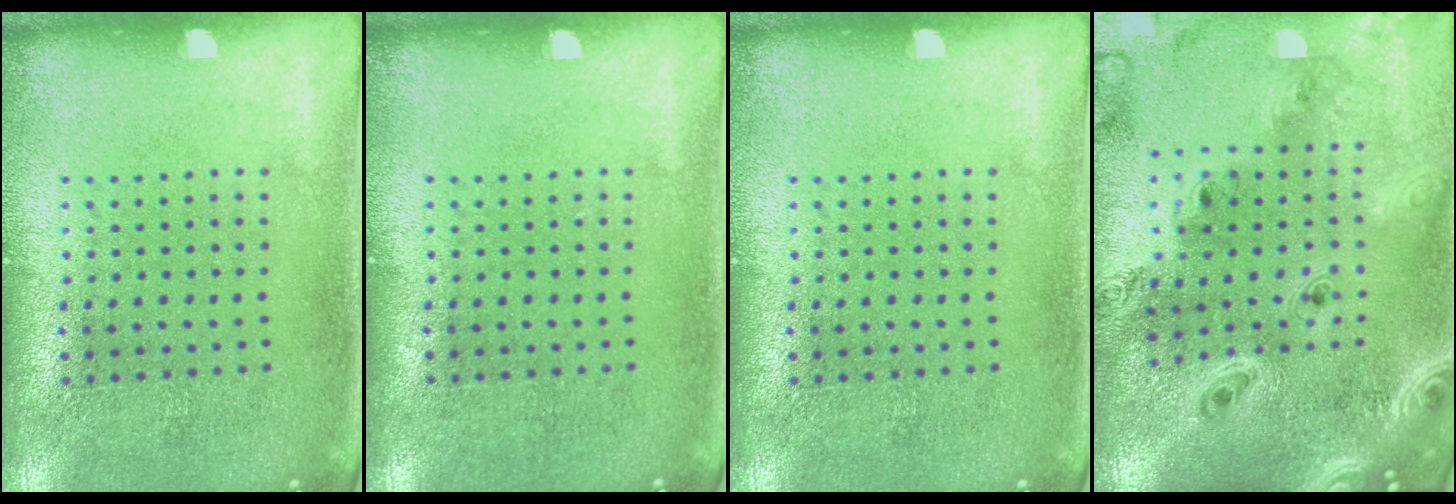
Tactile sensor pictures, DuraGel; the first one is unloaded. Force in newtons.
{"total": 0.0}
{"total": 0.0}
{"total": 3.0, "press": 2.5, "slide": 1.7}